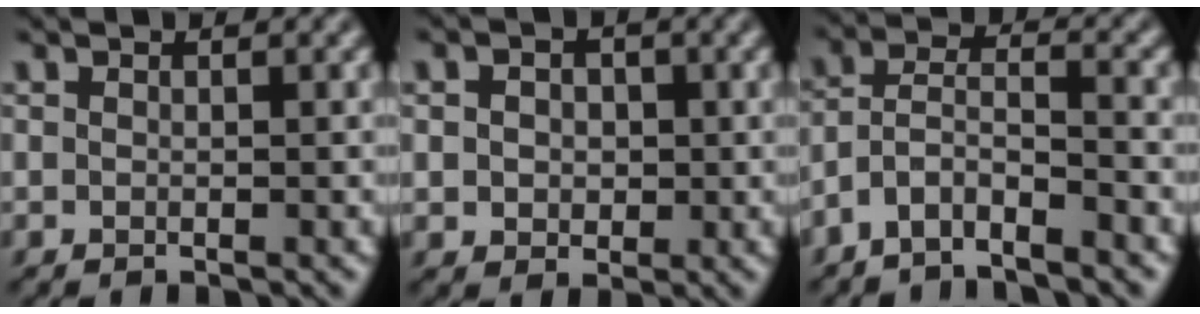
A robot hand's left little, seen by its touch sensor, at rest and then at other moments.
{"total": 3.3, "force": [0.3, 2.7, 1.9], "torque": [-0.025, 0.010, -0.016]}
{"total": 4.1, "force": [-3.2, 1.0, 2.4], "torque": [-0.051, 0.007, -0.072]}